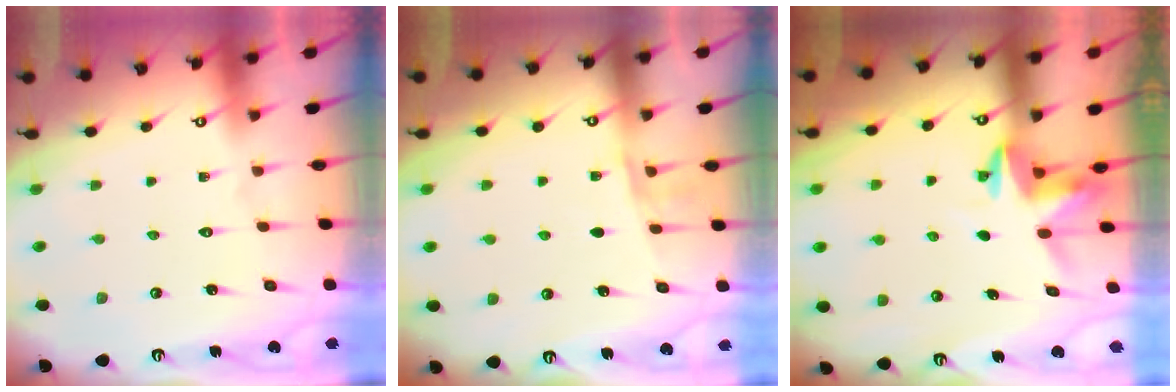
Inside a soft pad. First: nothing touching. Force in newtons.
{"total": 4.4, "press": 4.3, "slide": 1.3}
{"total": 3.9, "press": 3.9, "slide": 0.3}